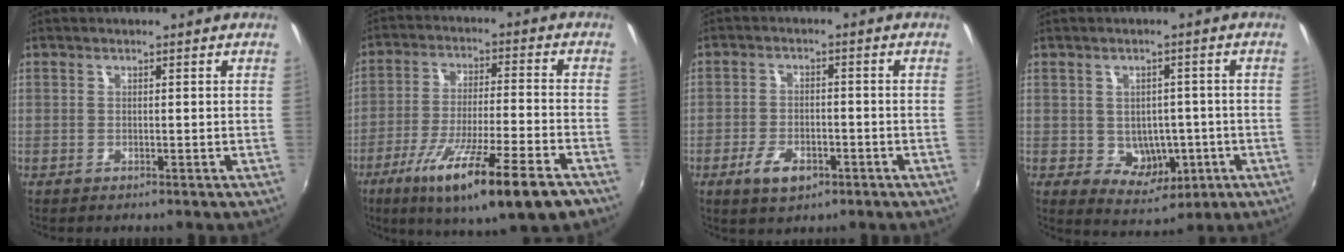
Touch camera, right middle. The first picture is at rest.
{"total": 18.9, "force": [-11.5, 2.1, 14.9], "torque": [-0.263, -0.060, -0.186]}
{"total": 6.3, "force": [-3.4, 3.2, 4.3], "torque": [-0.100, -0.004, -0.056]}
{"total": 7.2, "force": [-1.5, 5.9, 3.8], "torque": [-0.069, 0.001, -0.004]}